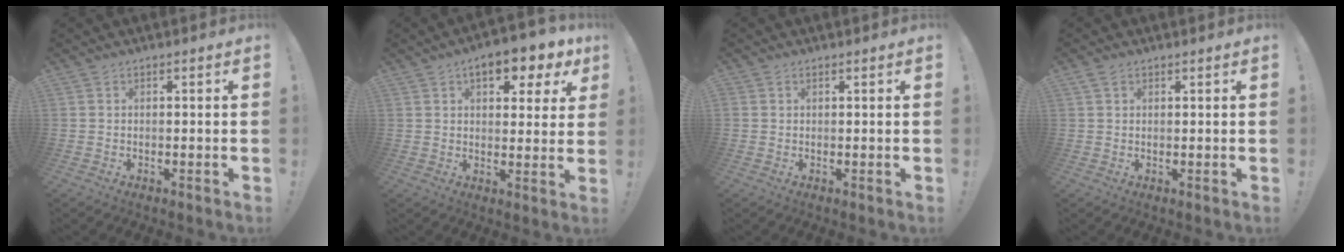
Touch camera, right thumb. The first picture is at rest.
{"total": 9.3, "force": [4.7, 4.3, 6.7], "torque": [-0.088, -0.020, 0.079]}
{"total": 0.9, "force": [0.6, 0.6, 0.1], "torque": [0.004, -0.001, 0.010]}
{"total": 1.8, "force": [1.2, 1.1, 0.8], "torque": [-0.016, 0.002, 0.022]}